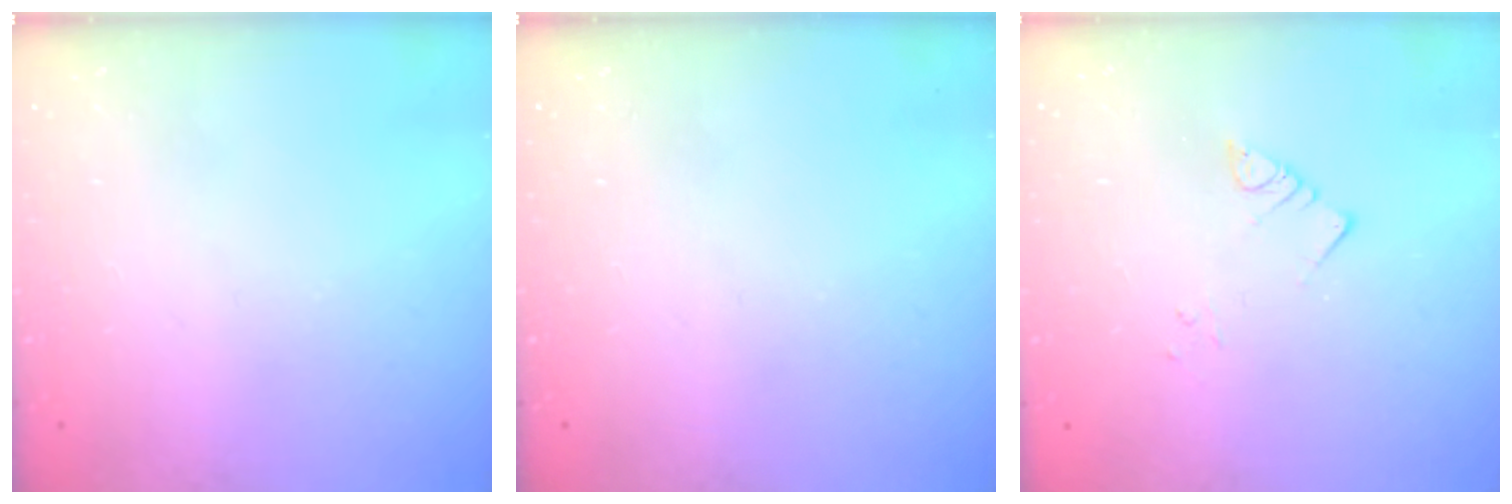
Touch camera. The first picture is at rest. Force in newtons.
{"total": 0.0}
{"total": 2.8, "press": 2.8, "slide": 0.2}